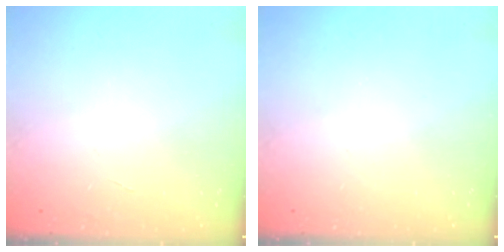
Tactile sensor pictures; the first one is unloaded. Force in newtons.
{"total": 0.0}